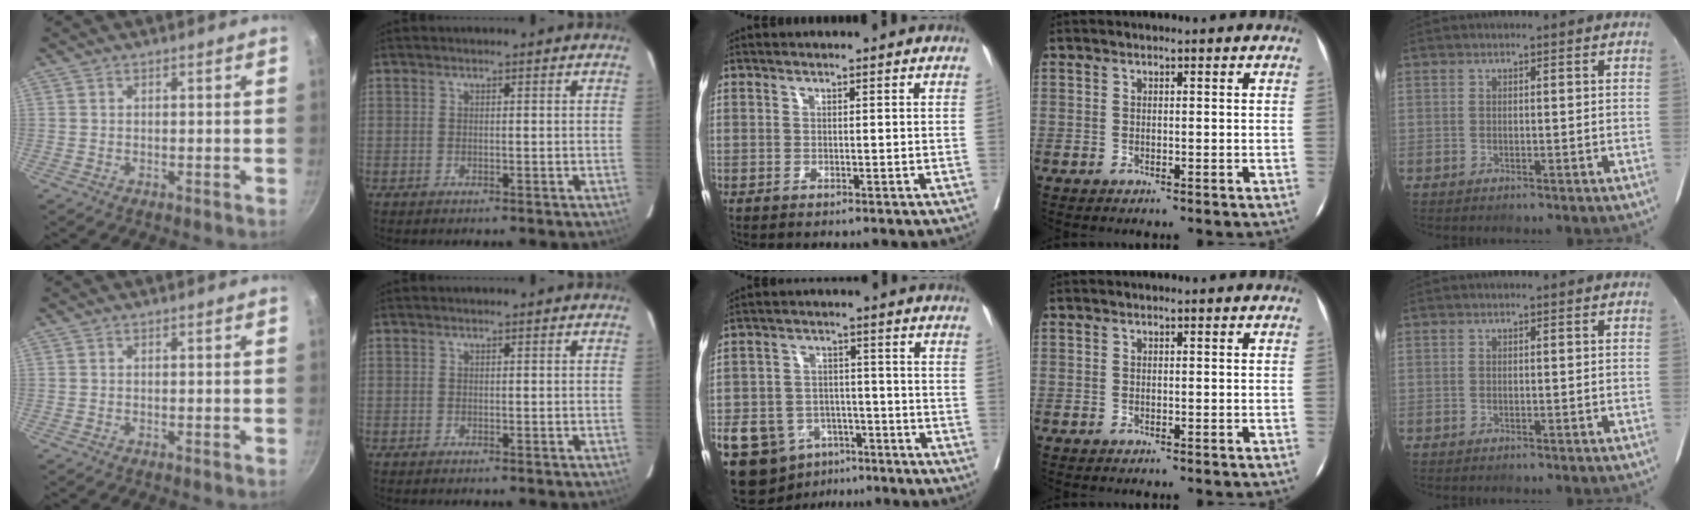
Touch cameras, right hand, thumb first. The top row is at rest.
{"middle": {"total": 13.0, "force": [-6.9, 9.4, 5.8], "torque": [-0.119, 0.017, -0.103]}}